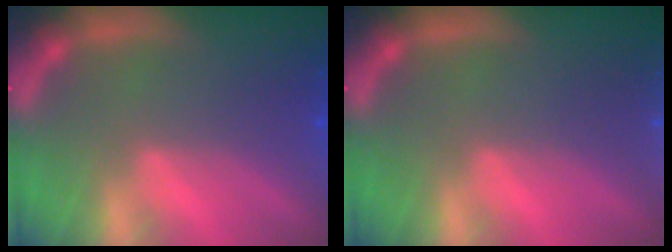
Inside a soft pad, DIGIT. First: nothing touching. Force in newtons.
{"total": 5.5}